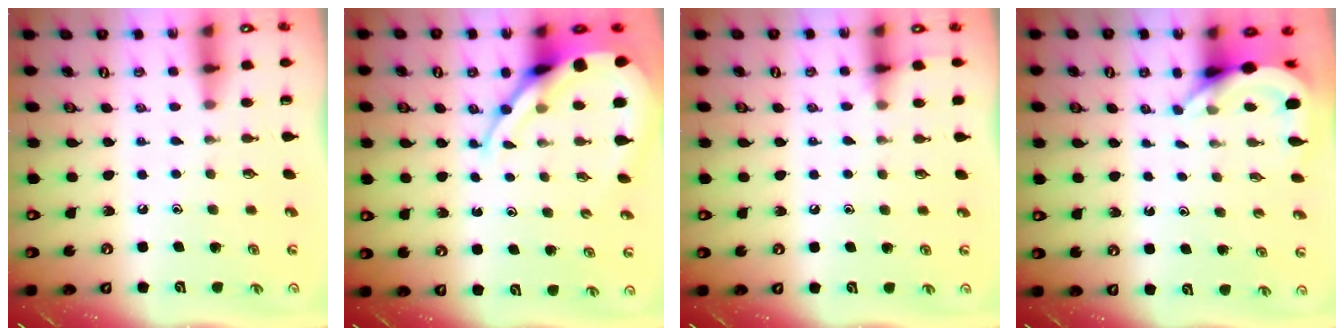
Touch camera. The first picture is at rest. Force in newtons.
{"total": 10.4, "press": 10.4, "slide": 0.7}
{"total": 4.7, "press": 4.6, "slide": 0.7}
{"total": 4.4, "press": 4.4, "slide": 0.2}